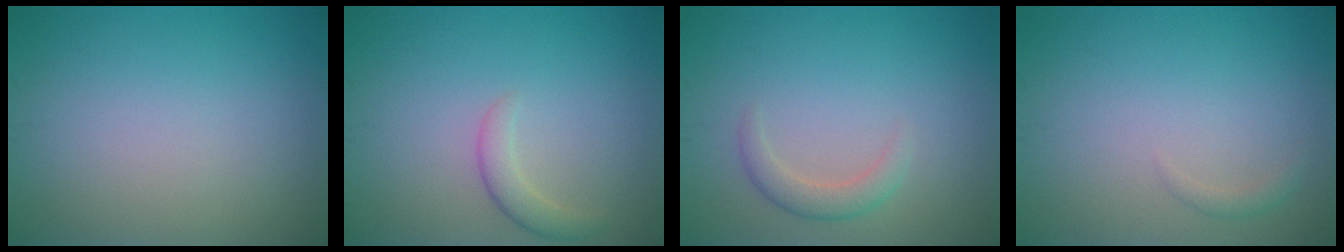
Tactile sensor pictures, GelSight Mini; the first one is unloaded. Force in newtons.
{"total": 1.9, "press": 1.9, "slide": 0.2}
{"total": 1.9, "press": 1.9, "slide": 0.2}
{"total": 0.8, "press": 0.8, "slide": 0.1}